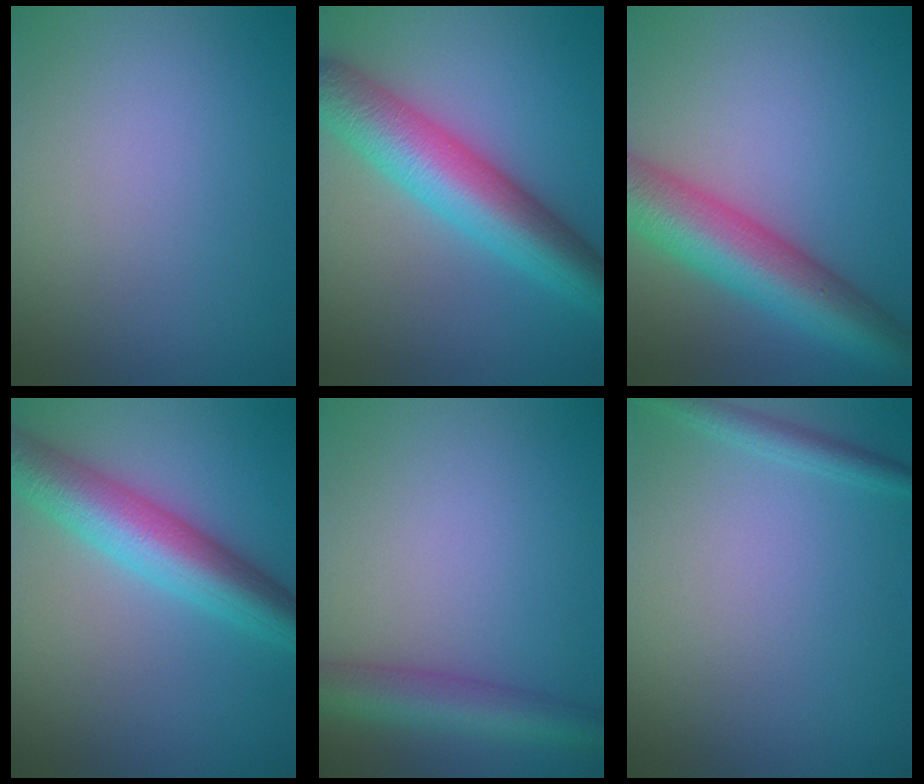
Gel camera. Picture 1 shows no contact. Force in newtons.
{"total": 9.0, "press": 9.0, "slide": 0.1}
{"total": 9.5, "press": 9.5, "slide": 0.1}
{"total": 7.8, "press": 7.8, "slide": 0.1}
{"total": 4.9, "press": 4.9, "slide": 0.2}
{"total": 1.8, "press": 1.8, "slide": 0.1}